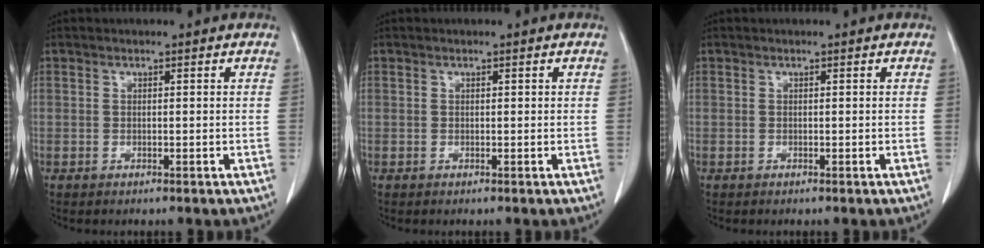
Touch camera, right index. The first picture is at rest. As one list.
[{"total": 0.0}, {"total": 0.0}]